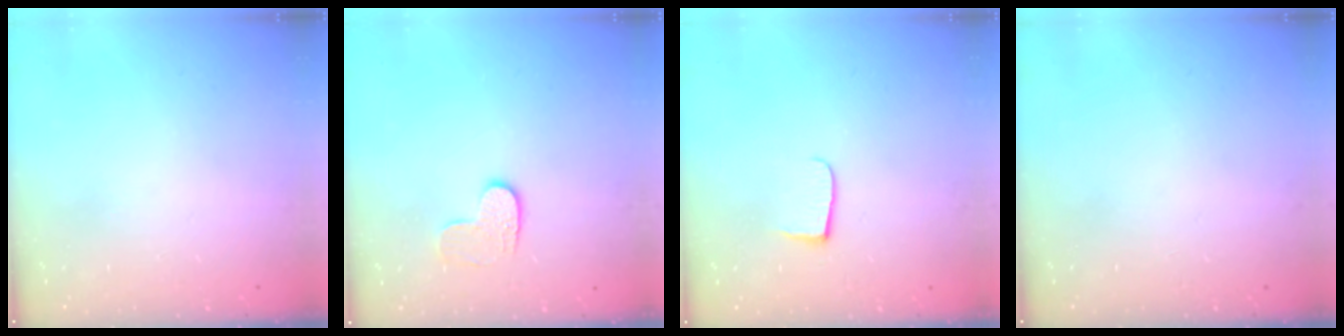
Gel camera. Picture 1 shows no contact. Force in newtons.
{"total": 6.2, "press": 6.2, "slide": 0.3}
{"total": 5.2, "press": 5.2, "slide": 0.7}
{"total": 0.0}